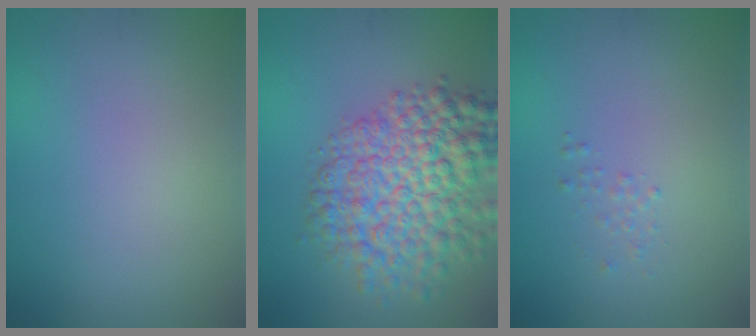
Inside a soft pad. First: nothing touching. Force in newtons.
{"total": 8.4, "press": 8.4, "slide": 0.3}
{"total": 0.6, "press": 0.6, "slide": 0.1}